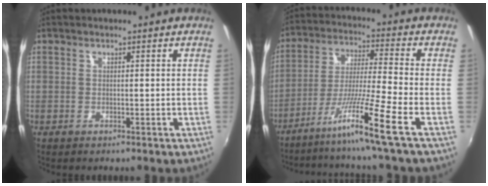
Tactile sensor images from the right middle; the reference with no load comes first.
{"total": 11.2, "force": [-7.6, -3.4, 7.4], "torque": [-0.150, -0.011, -0.134]}